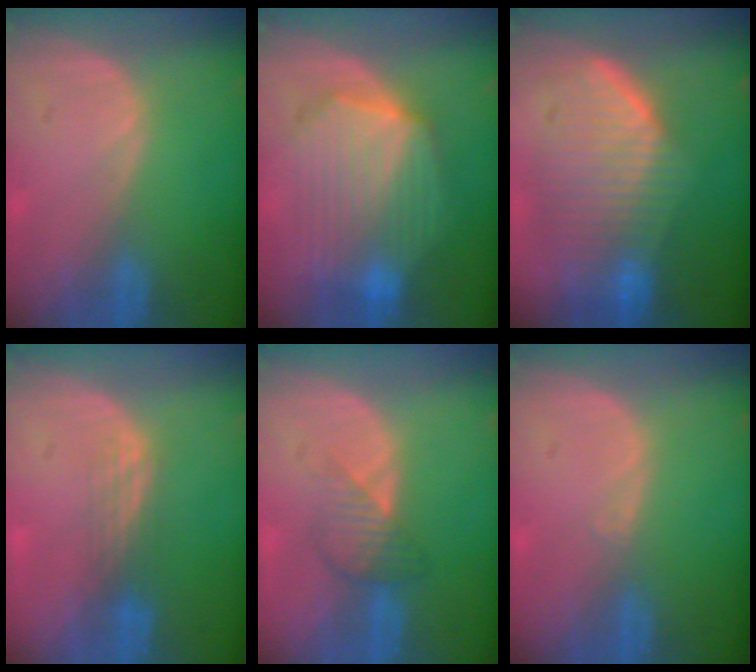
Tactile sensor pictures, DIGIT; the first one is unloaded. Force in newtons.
{"total": 10.7, "press": 10.7, "slide": 0.7}
{"total": 9.9, "press": 8.9, "slide": 4.2}
{"total": 3.0, "press": 2.5, "slide": 1.6}
{"total": 3.3, "press": 3.3, "slide": 0.2}
{"total": 0.6, "press": 0.4, "slide": 0.4}